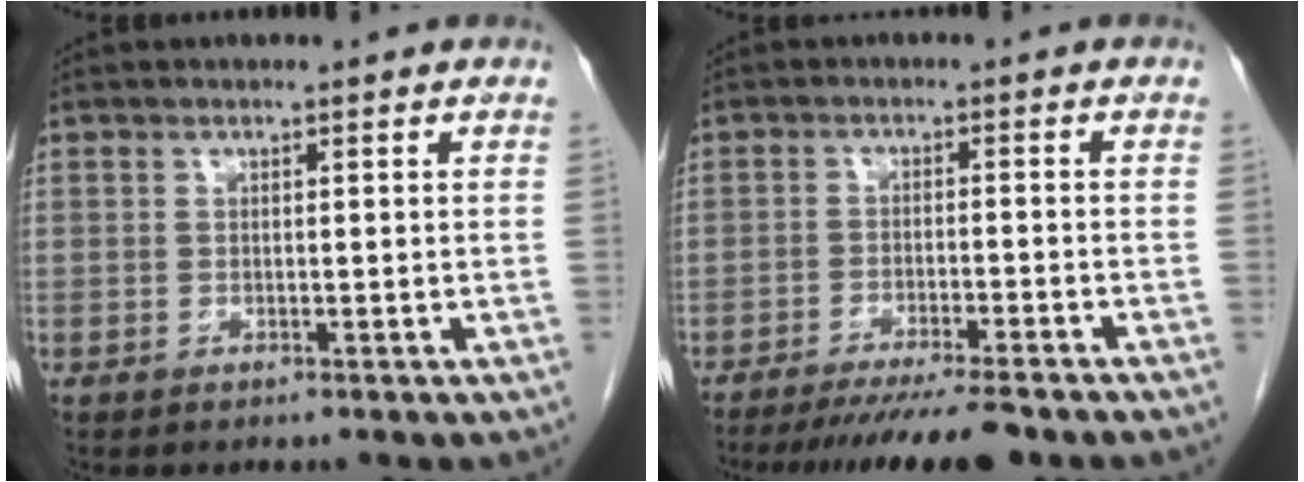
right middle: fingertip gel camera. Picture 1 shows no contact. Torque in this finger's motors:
{"motor_torque": [0.33, -0.25, 0.15, 0.10]}